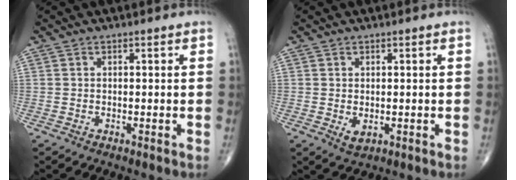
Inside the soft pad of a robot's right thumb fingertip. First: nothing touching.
{"total": 2.1, "force": [-0.2, 1.3, 1.6], "torque": [-0.022, -0.003, 0.005]}